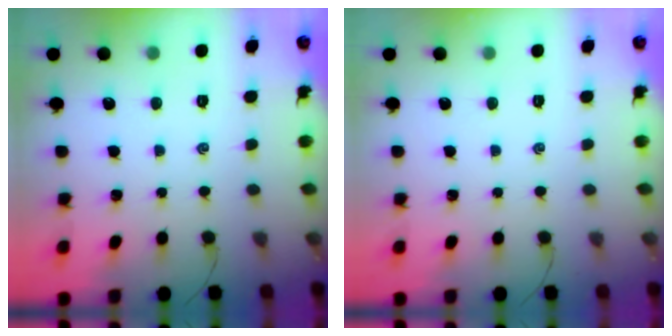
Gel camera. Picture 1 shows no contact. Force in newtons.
{"total": 0.0}